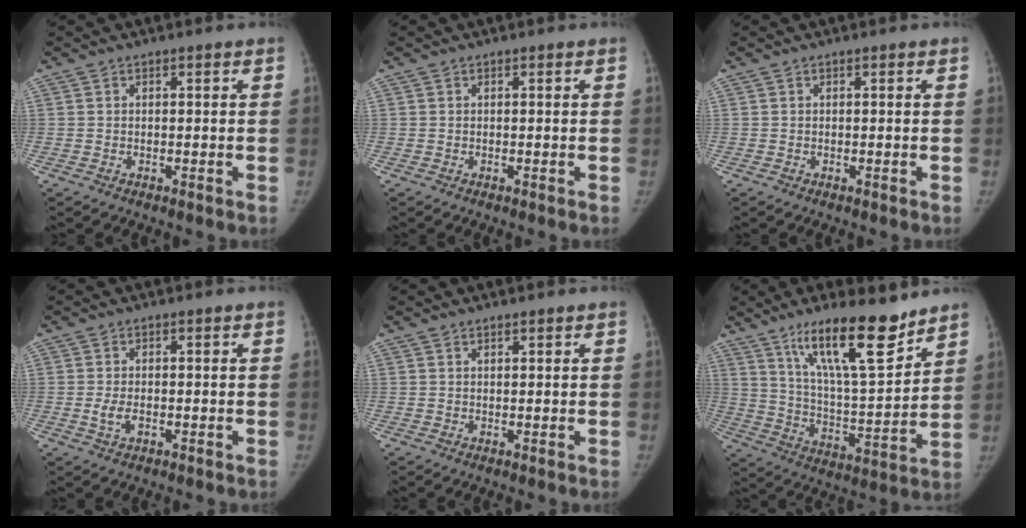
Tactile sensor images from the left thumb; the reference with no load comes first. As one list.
[{"total": 0.0}, {"total": 0.0}, {"total": 2.6, "force": [-0.5, 1.4, 2.1], "torque": [-0.046, -0.003, -0.011]}, {"total": 0.8, "force": [0.7, 0.2, 0.4], "torque": [-0.005, -0.004, 0.011]}, {"total": 18.5, "force": [12.7, 4.4, 12.7], "torque": [-0.183, -0.078, 0.222]}]